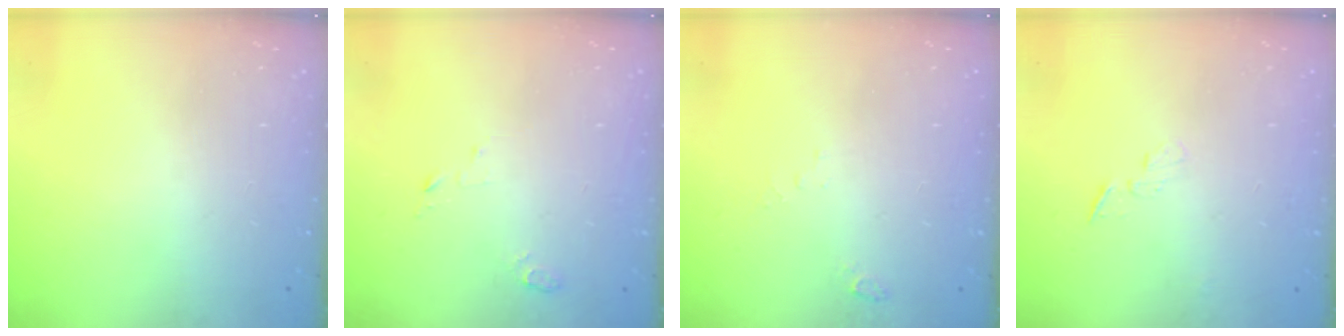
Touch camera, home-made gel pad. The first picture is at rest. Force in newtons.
{"total": 2.8, "press": 2.8, "slide": 0.3}
{"total": 3.0, "press": 2.1, "slide": 2.1}
{"total": 3.3, "press": 3.3, "slide": 0.4}